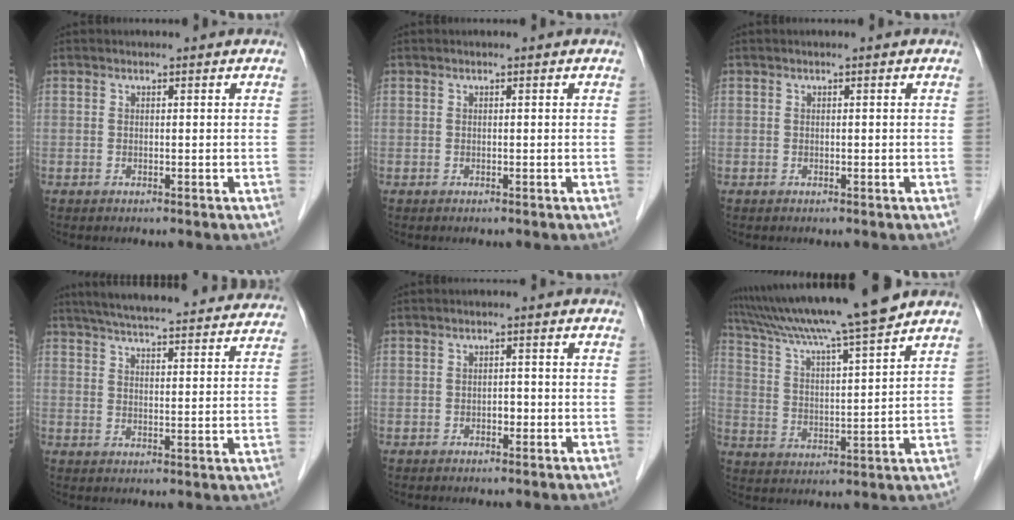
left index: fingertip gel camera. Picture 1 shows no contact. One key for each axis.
{"total": 0.0}
{"total": 0.0}
{"total": 27.5, "fx": 25.2, "fy": 3.1, "fz": 10.6, "tx": -0.172, "ty": -0.018, "tz": 0.316}
{"total": 1.3, "fx": -0.7, "fy": 0.7, "fz": 0.9, "tx": -0.011, "ty": 0.000, "tz": -0.013}
{"total": 15.9, "fx": 13.8, "fy": -1.2, "fz": 8.0, "tx": -0.142, "ty": 0.004, "tz": 0.221}